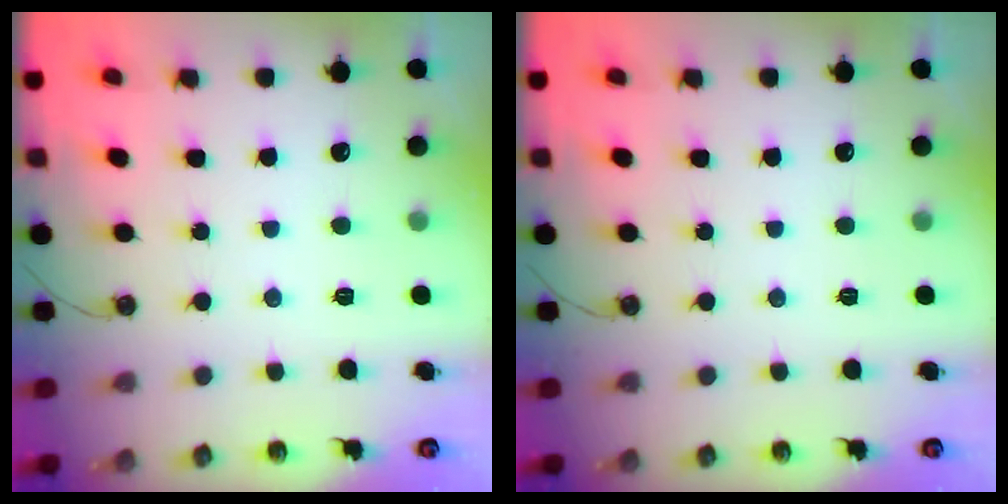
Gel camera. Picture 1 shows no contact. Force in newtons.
{"total": 0.0}